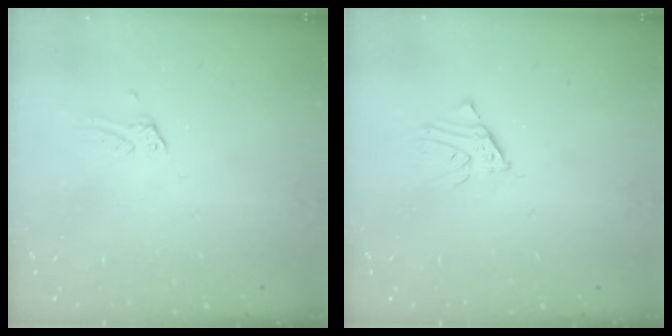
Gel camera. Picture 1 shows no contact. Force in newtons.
{"total": 2.5, "press": 2.5, "slide": 0.1}